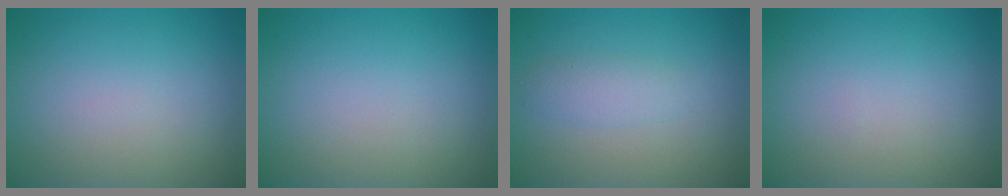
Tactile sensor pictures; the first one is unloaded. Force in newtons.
{"total": 0.0}
{"total": 1.8, "press": 1.8, "slide": 0.1}
{"total": 0.0}